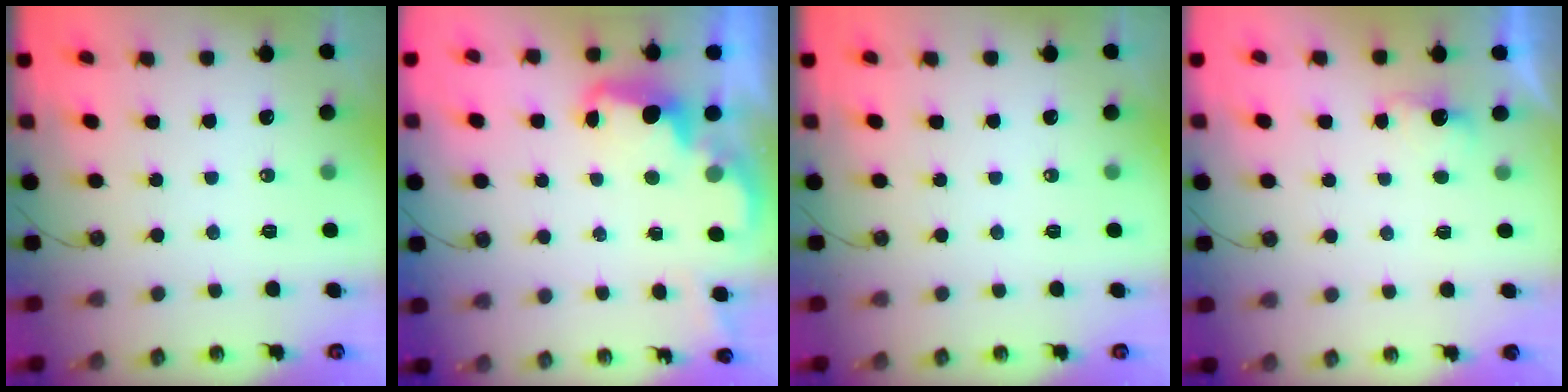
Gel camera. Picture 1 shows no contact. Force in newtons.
{"total": 2.6, "press": 2.5, "slide": 0.6}
{"total": 0.0}
{"total": 2.5, "press": 2.3, "slide": 0.9}